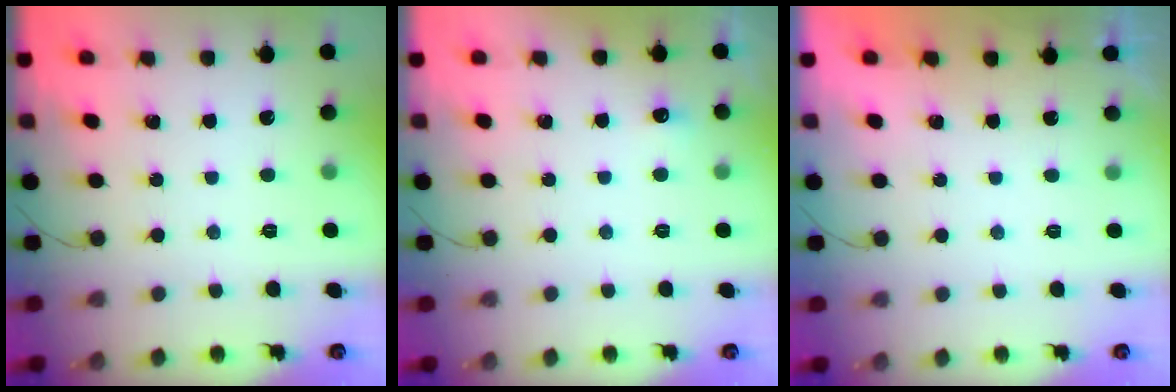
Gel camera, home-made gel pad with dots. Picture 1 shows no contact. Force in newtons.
{"total": 3.9, "press": 3.7, "slide": 1.3}
{"total": 0.0}